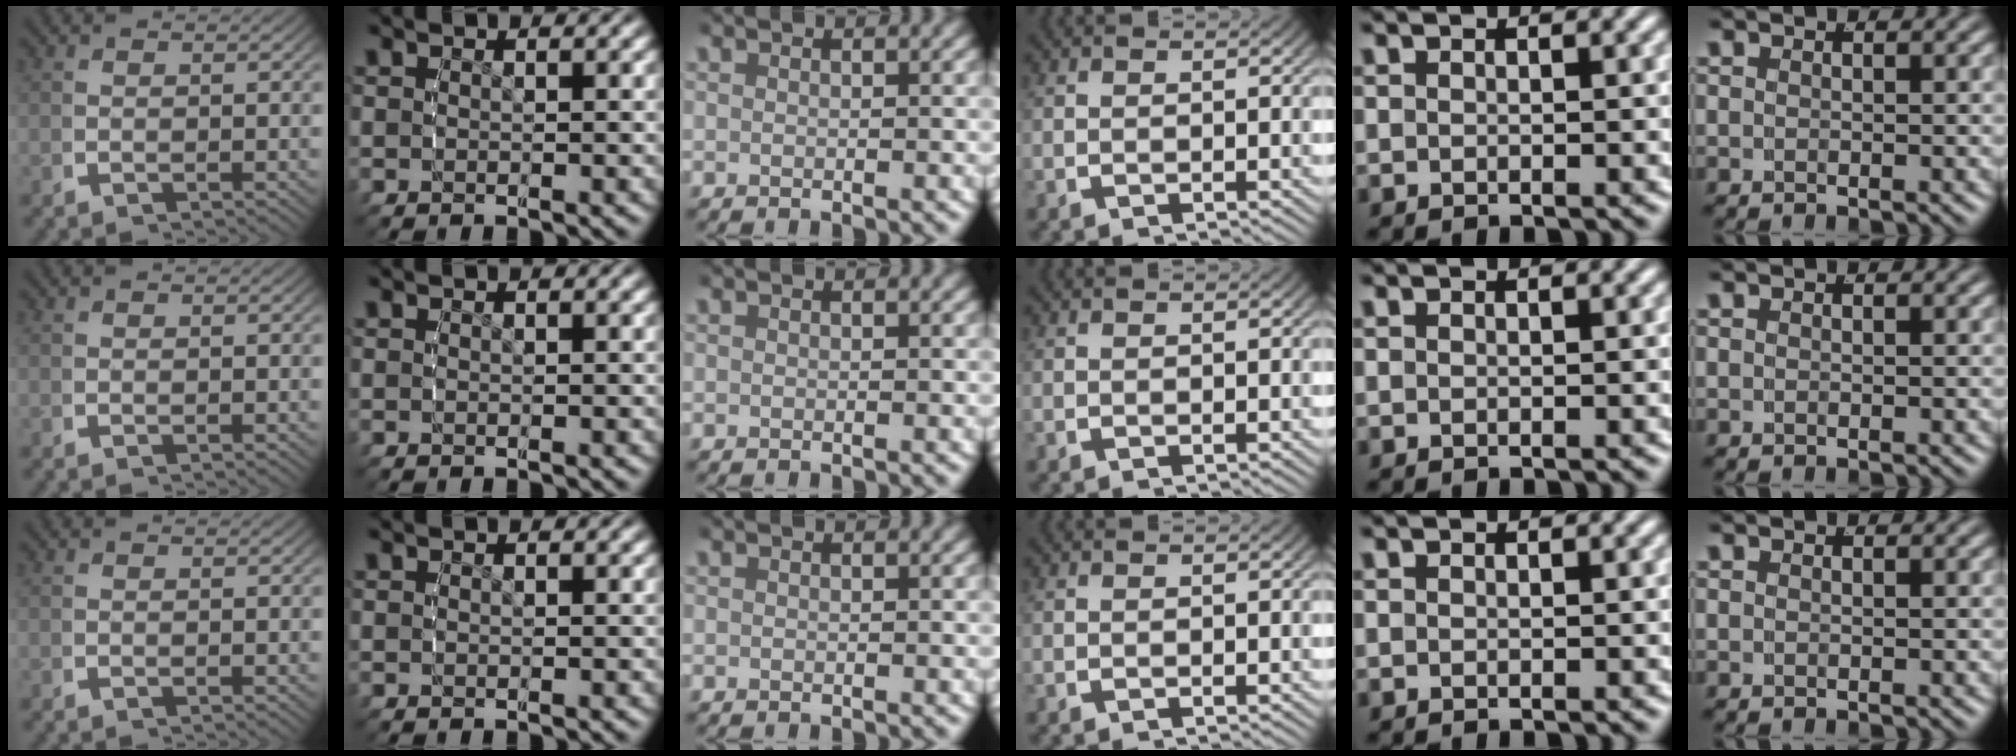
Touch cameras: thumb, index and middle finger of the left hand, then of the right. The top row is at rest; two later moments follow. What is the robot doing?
{"motion": "reach", "object": "jacket"}